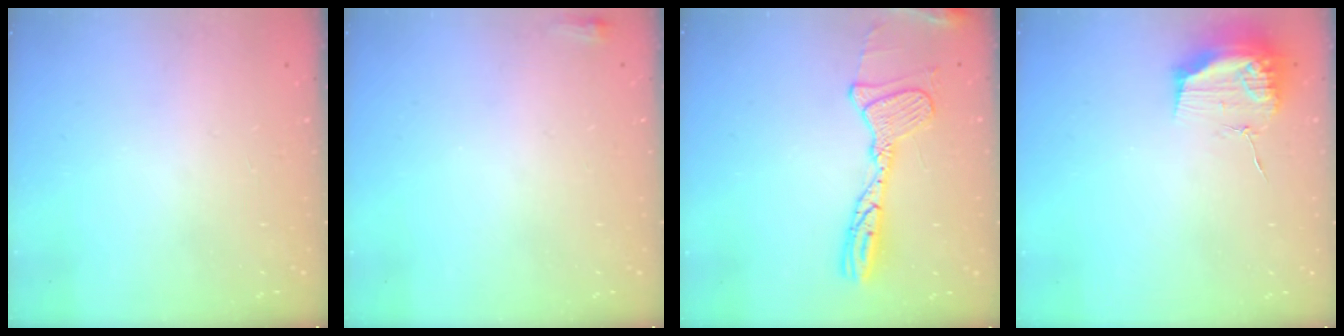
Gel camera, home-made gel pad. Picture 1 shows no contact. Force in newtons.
{"total": 2.9, "press": 2.6, "slide": 1.1}
{"total": 16.1, "press": 16.0, "slide": 1.6}
{"total": 13.1, "press": 13.1, "slide": 0.1}